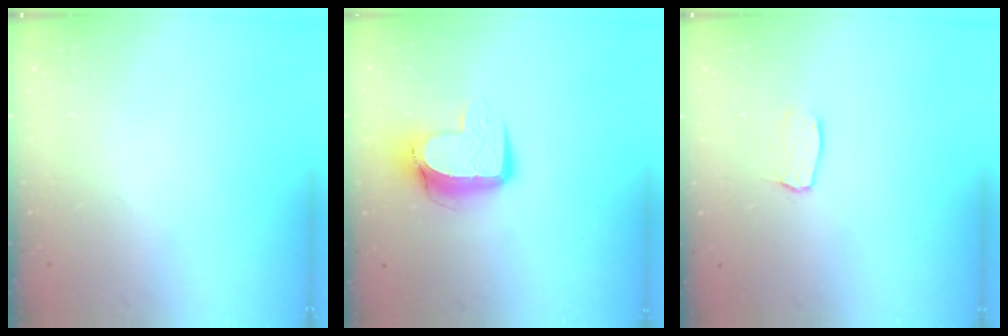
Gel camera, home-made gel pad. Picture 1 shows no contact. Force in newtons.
{"total": 10.7, "press": 10.7, "slide": 1.0}
{"total": 3.7, "press": 3.7, "slide": 0.3}